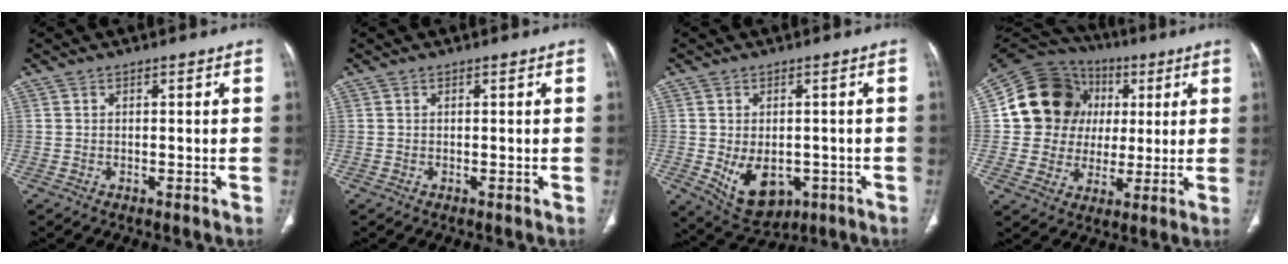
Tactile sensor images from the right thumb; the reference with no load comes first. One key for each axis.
{"total": 0.0}
{"total": 9.7, "fx": -2.6, "fy": 6.6, "fz": 6.6, "tx": -0.085, "ty": 0.000, "tz": -0.018}
{"total": 17.8, "fx": 3.4, "fy": 15.9, "fz": 7.3, "tx": -0.090, "ty": 0.024, "tz": 0.065}